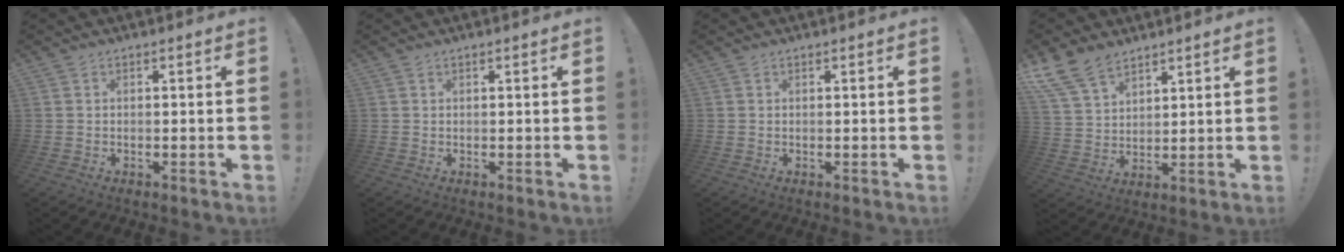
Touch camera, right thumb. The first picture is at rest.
{"total": 0.0}
{"total": 0.0}
{"total": 11.3, "force": [8.3, 6.0, 4.8], "torque": [-0.096, -0.042, 0.164]}